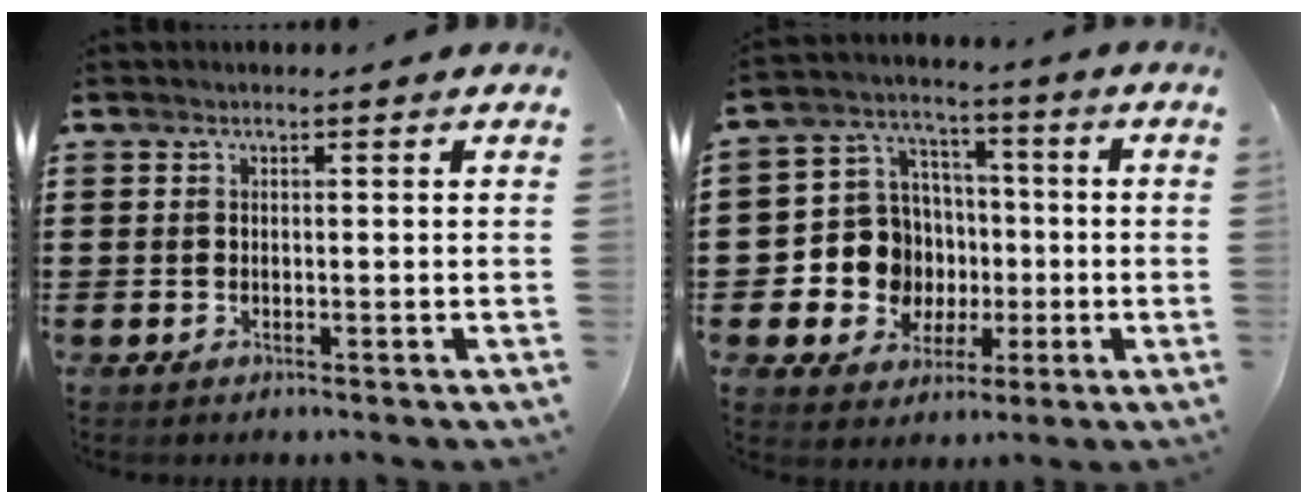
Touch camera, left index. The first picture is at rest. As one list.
[{"total": 10.0, "force": [-0.8, 9.5, 2.7], "torque": [-0.097, 0.002, -0.005]}]